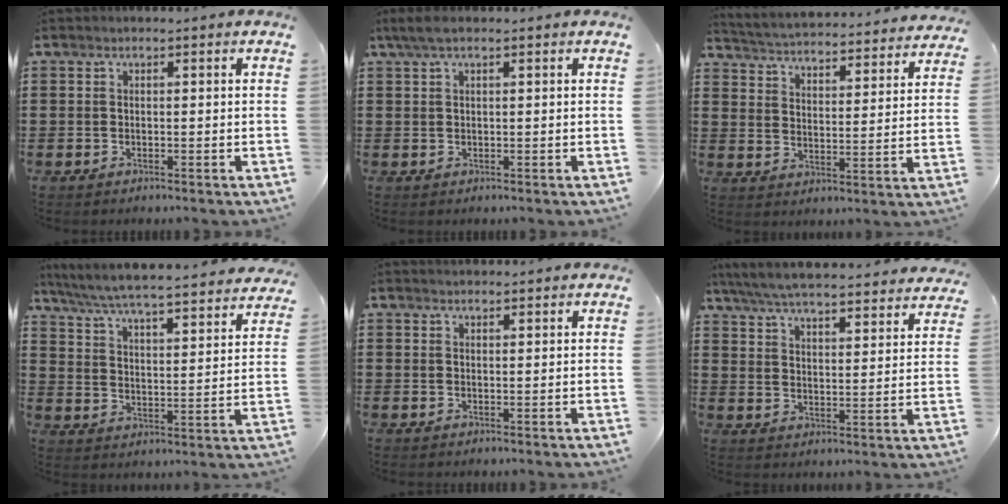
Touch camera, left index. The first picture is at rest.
{"total": 2.2, "force": [1.0, 0.4, 1.9], "torque": [-0.036, 0.002, 0.018]}
{"total": 3.3, "force": [3.2, -0.5, 0.2], "torque": [-0.026, -0.036, 0.047]}
{"total": 5.0, "force": [4.7, -0.5, 1.6], "torque": [-0.056, -0.044, 0.071]}
{"total": 1.4, "force": [1.4, 0.1, 0.2], "torque": [-0.006, 0.001, 0.027]}
{"total": 5.9, "force": [5.7, -0.1, 1.7], "torque": [-0.061, -0.040, 0.095]}